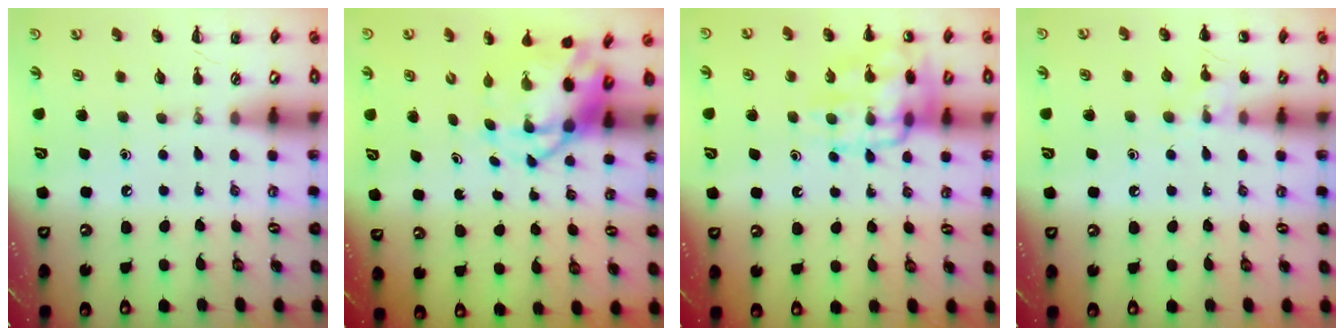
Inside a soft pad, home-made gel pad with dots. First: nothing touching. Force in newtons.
{"total": 6.6, "press": 6.4, "slide": 1.6}
{"total": 15.4, "press": 15.2, "slide": 1.9}
{"total": 9.0, "press": 8.7, "slide": 2.4}